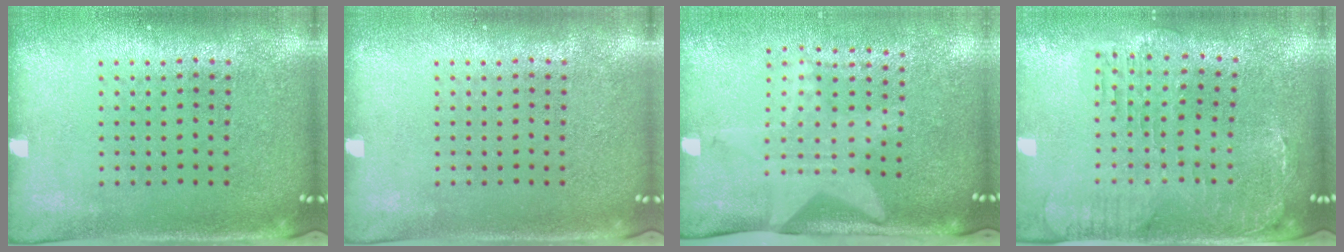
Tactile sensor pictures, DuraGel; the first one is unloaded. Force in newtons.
{"total": 0.0}
{"total": 2.0, "press": 1.5, "slide": 1.4}
{"total": 0.9, "press": 0.8, "slide": 0.3}